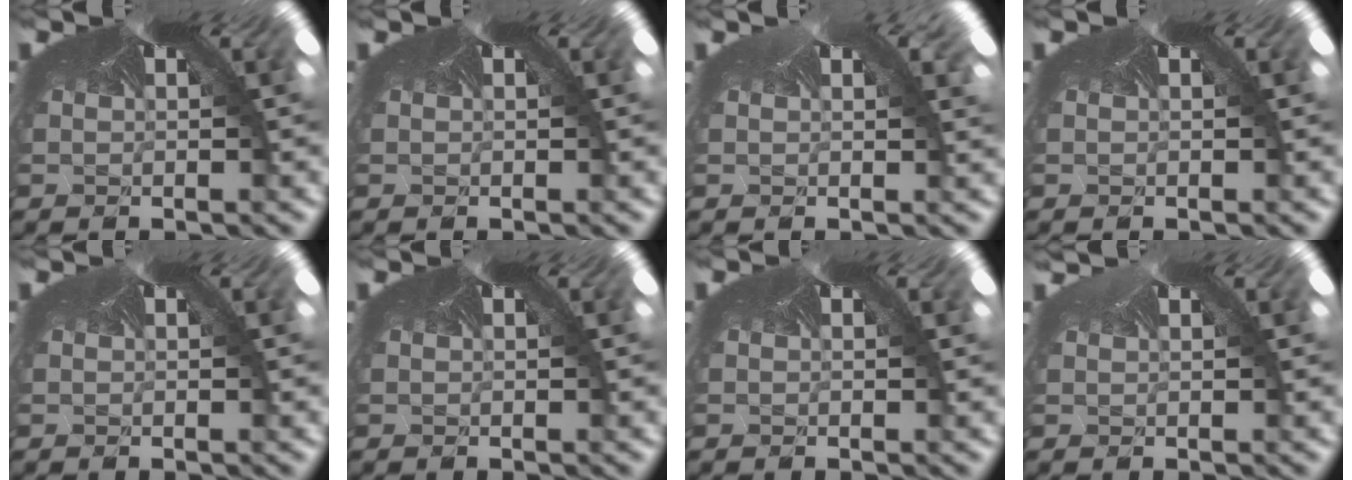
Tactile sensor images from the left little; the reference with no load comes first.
{"total": 0.0}
{"total": 1.1, "force": [0.0, -0.3, -1.0], "torque": [0.008, -0.001, -0.010]}
{"total": 0.0}
{"total": 0.0}
{"total": 0.0}
{"total": 0.0}
{"total": 0.7, "force": [0.0, -0.2, -0.7], "torque": [0.008, 0.001, -0.003]}